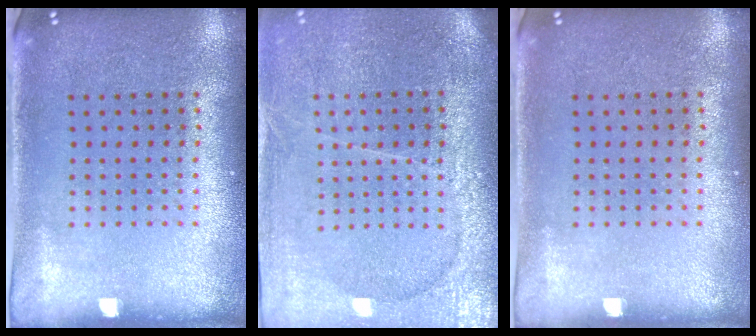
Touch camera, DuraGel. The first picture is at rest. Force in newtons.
{"total": 3.7, "press": 3.3, "slide": 1.6}
{"total": 0.0}